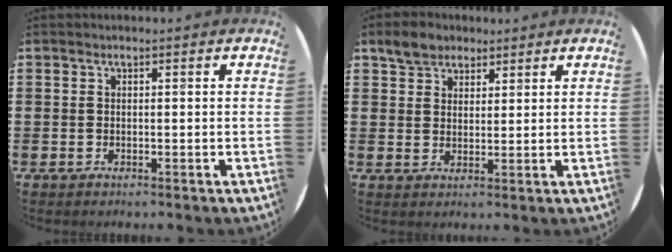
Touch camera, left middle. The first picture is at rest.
{"total": 3.9, "force": [3.1, 2.3, 0.7], "torque": [-0.015, 0.008, 0.059]}